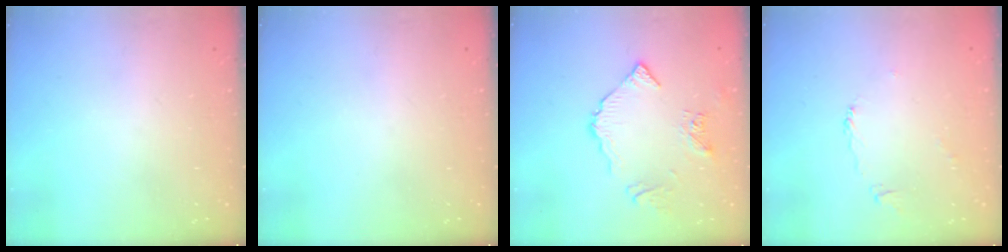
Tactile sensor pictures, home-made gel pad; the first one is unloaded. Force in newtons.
{"total": 0.0}
{"total": 8.8, "press": 8.8, "slide": 0.9}
{"total": 2.4, "press": 2.3, "slide": 0.7}